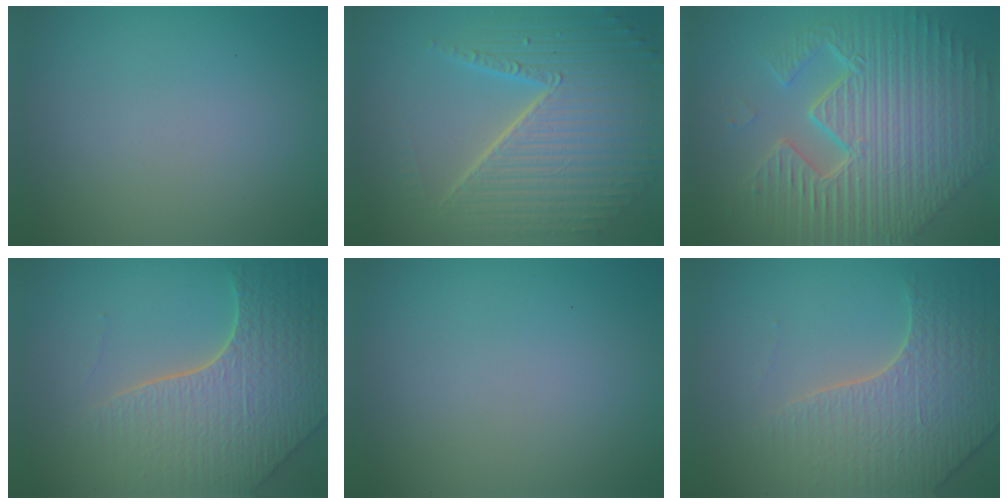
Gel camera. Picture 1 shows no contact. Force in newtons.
{"total": 9.5, "press": 6.0, "slide": 7.4}
{"total": 11.7, "press": 7.5, "slide": 9.0}
{"total": 8.0, "press": 5.7, "slide": 5.7}
{"total": 0.0}
{"total": 4.7, "press": 4.4, "slide": 1.5}